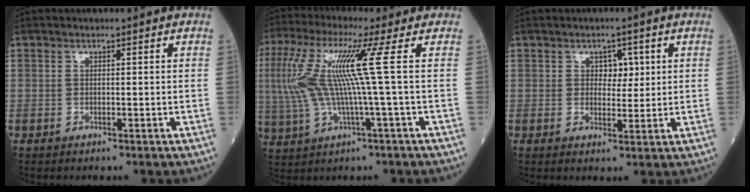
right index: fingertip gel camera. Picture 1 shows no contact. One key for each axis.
{"total": 12.5, "fx": 1.7, "fy": -0.6, "fz": 12.3, "tx": -0.271, "ty": 0.018, "tz": 0.032}
{"total": 3.2, "fx": 1.0, "fy": 2.1, "fz": 2.1, "tx": -0.019, "ty": 0.004, "tz": 0.014}